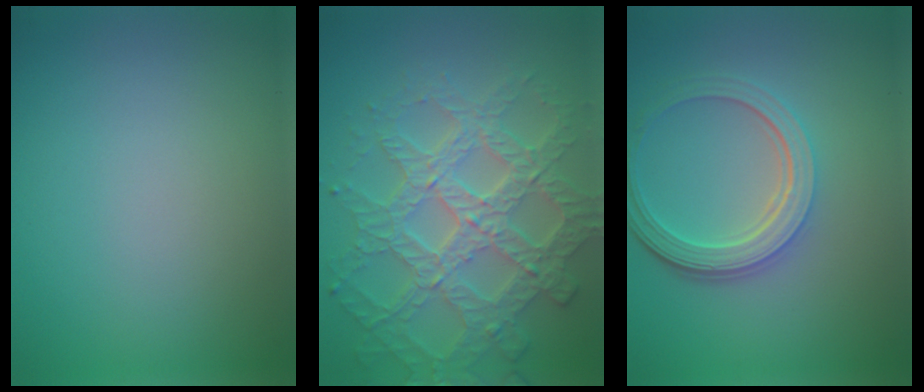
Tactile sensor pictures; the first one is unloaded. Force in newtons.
{"total": 6.2, "press": 5.6, "slide": 2.6}
{"total": 5.0, "press": 3.7, "slide": 3.3}